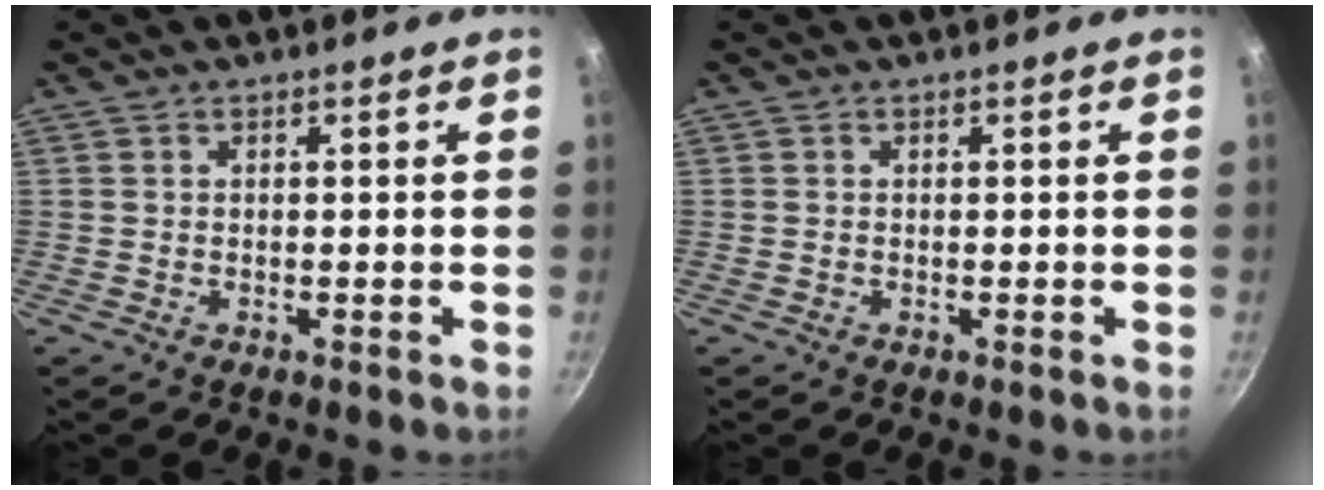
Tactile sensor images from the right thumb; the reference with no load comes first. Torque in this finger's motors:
{"motor_torque": [-0.09, -0.10, -0.27, 0.66, -0.01]}